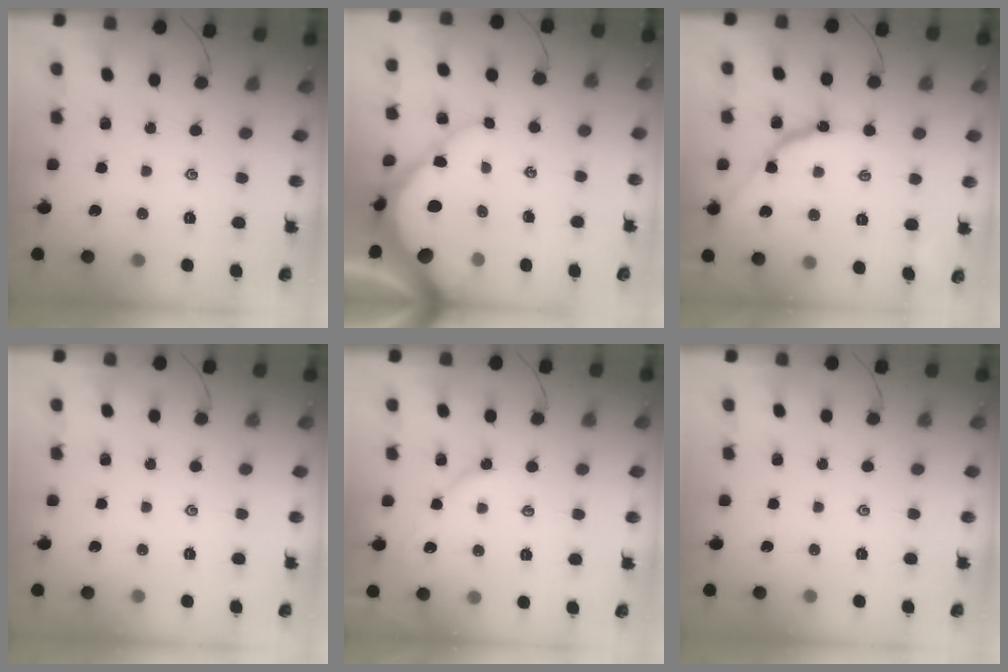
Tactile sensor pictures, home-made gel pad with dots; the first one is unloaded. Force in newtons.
{"total": 10.8, "press": 10.7, "slide": 1.0}
{"total": 10.2, "press": 10.2, "slide": 0.2}
{"total": 0.0}
{"total": 4.1, "press": 4.0, "slide": 0.5}
{"total": 0.0}